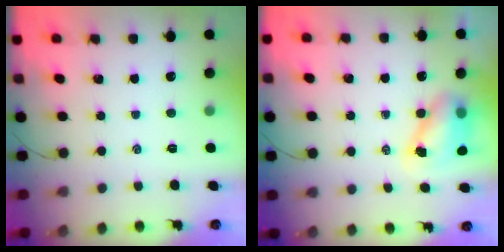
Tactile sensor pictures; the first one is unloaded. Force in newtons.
{"total": 7.7, "press": 7.6, "slide": 1.4}